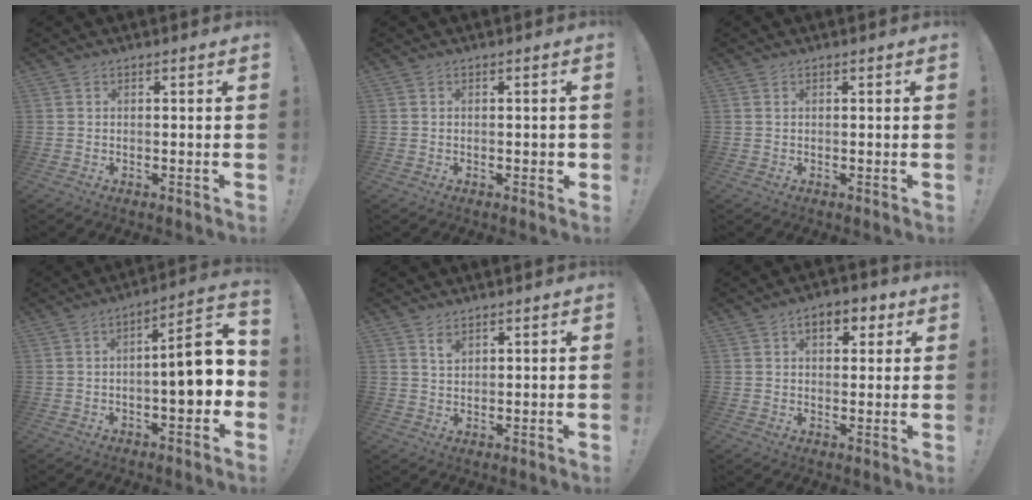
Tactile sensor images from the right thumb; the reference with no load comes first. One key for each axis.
{"total": 1.4, "fx": -0.4, "fy": 0.8, "fz": 1.1, "tx": -0.017, "ty": 0.005, "tz": -0.007}
{"total": 0.0}
{"total": 11.0, "fx": -1.1, "fy": 3.1, "fz": 10.5, "tx": -0.137, "ty": 0.000, "tz": -0.025}
{"total": 2.8, "fx": 2.0, "fy": 1.5, "fz": 1.2, "tx": -0.008, "ty": -0.016, "tz": 0.034}
{"total": 6.2, "fx": 2.6, "fy": 3.8, "fz": 4.2, "tx": -0.047, "ty": -0.002, "tz": 0.039}